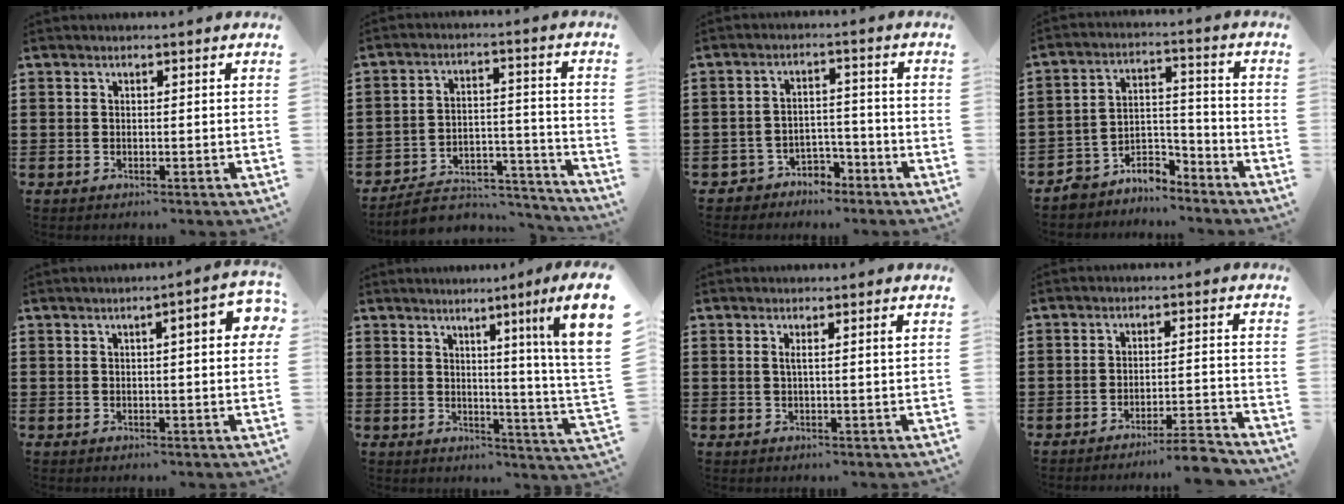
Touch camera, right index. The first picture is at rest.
{"total": 6.7, "force": [-6.1, 2.0, 2.0], "torque": [-0.034, 0.015, -0.116]}
{"total": 3.6, "force": [-3.2, 1.7, 0.4], "torque": [-0.016, 0.010, -0.064]}
{"total": 5.9, "force": [-5.6, 1.7, 0.7], "torque": [-0.019, 0.012, -0.114]}
{"total": 4.9, "force": [0.9, 0.9, 4.8], "torque": [-0.065, -0.002, 0.006]}
{"total": 5.7, "force": [2.8, -0.7, 4.9], "torque": [-0.093, -0.026, 0.035]}
{"total": 1.8, "force": [0.4, -0.2, 1.8], "torque": [-0.034, -0.003, 0.004]}
{"total": 4.7, "force": [-4.4, -0.4, 1.8], "torque": [-0.030, -0.013, -0.085]}